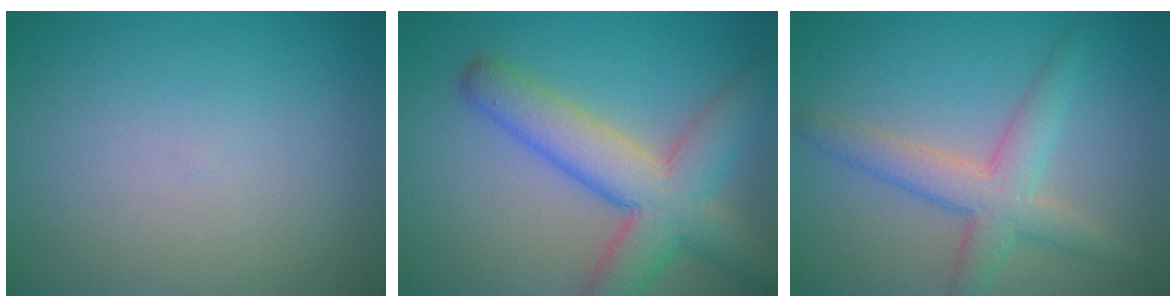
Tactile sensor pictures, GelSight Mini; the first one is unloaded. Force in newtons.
{"total": 7.8, "press": 7.8, "slide": 0.3}
{"total": 4.2, "press": 4.2, "slide": 0.1}